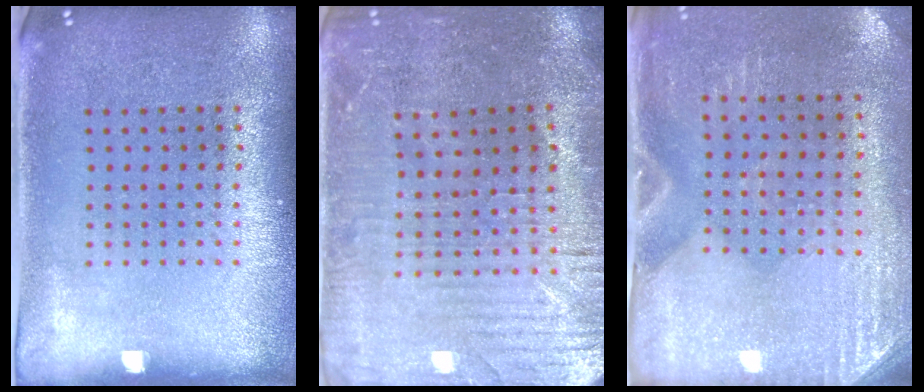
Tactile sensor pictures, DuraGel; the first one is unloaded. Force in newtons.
{"total": 1.8, "press": 1.8, "slide": 0.5}
{"total": 2.8, "press": 2.5, "slide": 1.3}